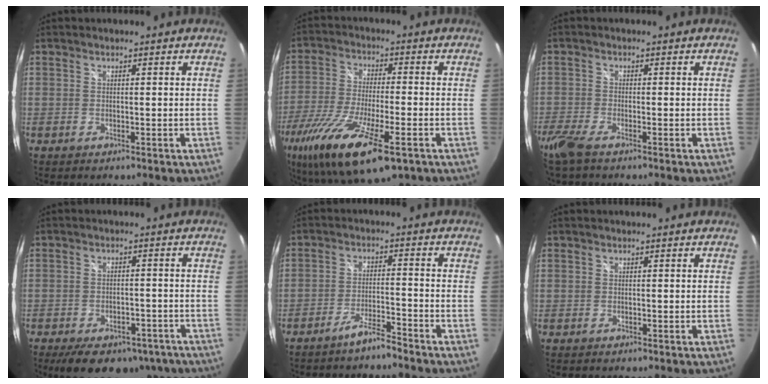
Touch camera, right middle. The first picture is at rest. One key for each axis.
{"total": 21.8, "fx": -11.9, "fy": 6.5, "fz": 17.1, "tx": -0.345, "ty": -0.078, "tz": -0.211}
{"total": 5.1, "fx": -3.9, "fy": 0.9, "fz": 3.2, "tx": -0.087, "ty": -0.018, "tz": -0.079}
{"total": 14.7, "fx": -10.5, "fy": 7.6, "fz": 7.0, "tx": -0.141, "ty": 0.001, "tz": -0.129}
{"total": 4.5, "fx": -4.1, "fy": 0.1, "fz": 1.7, "tx": -0.051, "ty": 0.005, "tz": -0.073}
{"total": 0.0}